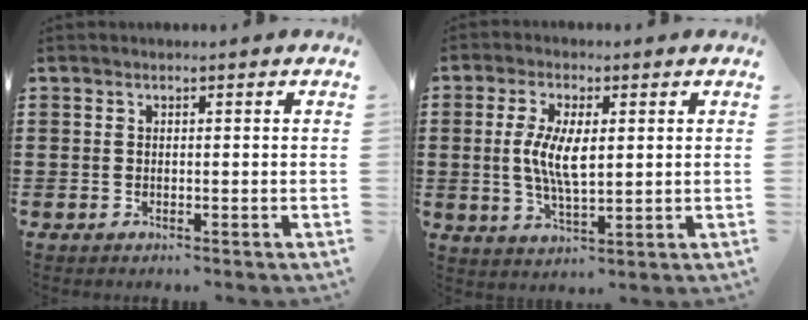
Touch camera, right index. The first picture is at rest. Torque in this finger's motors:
{"motor_torque": [0.73, -0.01, 0.43, 0.19]}